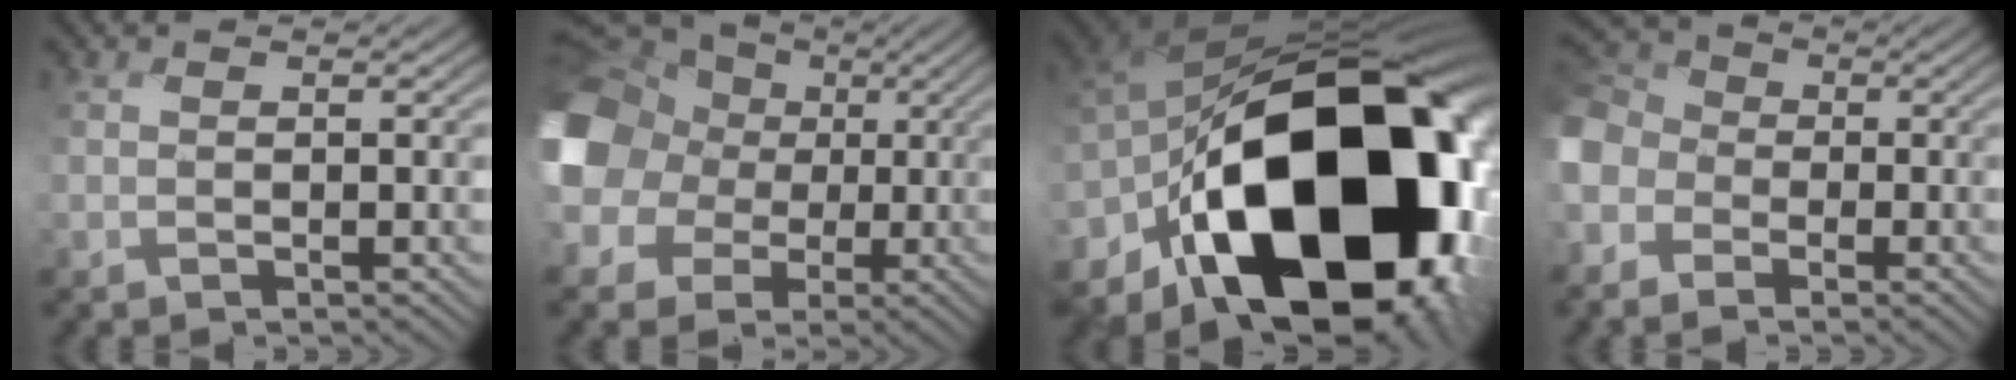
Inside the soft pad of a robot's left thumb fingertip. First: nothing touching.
{"total": 18.1, "force": [1.8, 15.7, 8.8], "torque": [-0.266, -0.008, -0.001]}
{"total": 22.6, "force": [-4.8, 14.4, 16.7], "torque": [-0.332, -0.095, -0.033]}
{"total": 8.8, "force": [-3.1, 7.3, 3.7], "torque": [-0.146, -0.023, -0.086]}